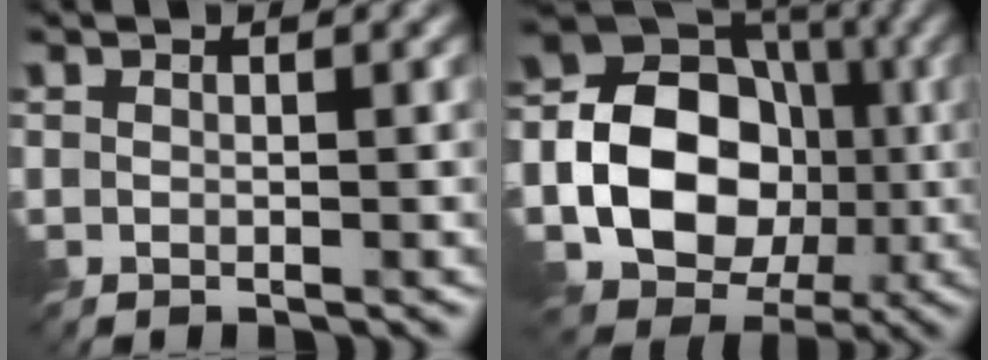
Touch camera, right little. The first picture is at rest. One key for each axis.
{"total": 14.1, "fx": -2.5, "fy": 11.2, "fz": 8.3, "tx": -0.136, "ty": -0.008, "tz": -0.053}